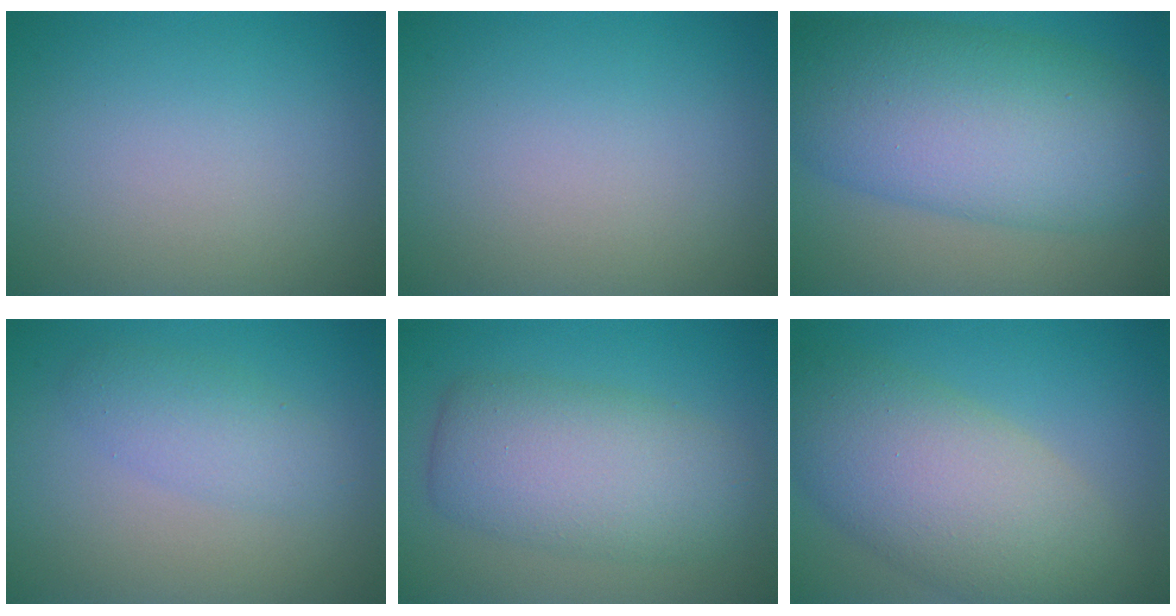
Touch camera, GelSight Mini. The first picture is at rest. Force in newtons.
{"total": 0.0}
{"total": 11.8, "press": 11.8, "slide": 0.1}
{"total": 2.4, "press": 2.4, "slide": 0.1}
{"total": 7.0, "press": 7.0, "slide": 0.2}
{"total": 9.1, "press": 9.1, "slide": 0.3}